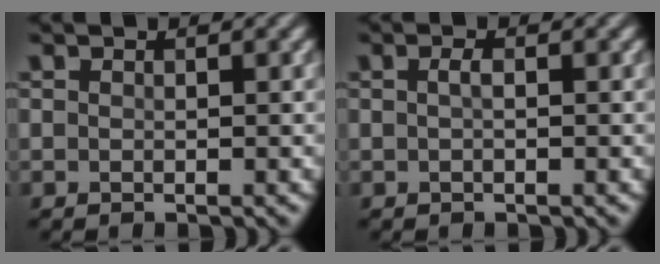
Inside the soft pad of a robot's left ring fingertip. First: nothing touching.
{"total": 0.7, "force": [0.0, 0.2, 0.7], "torque": [-0.017, 0.001, 0.000]}